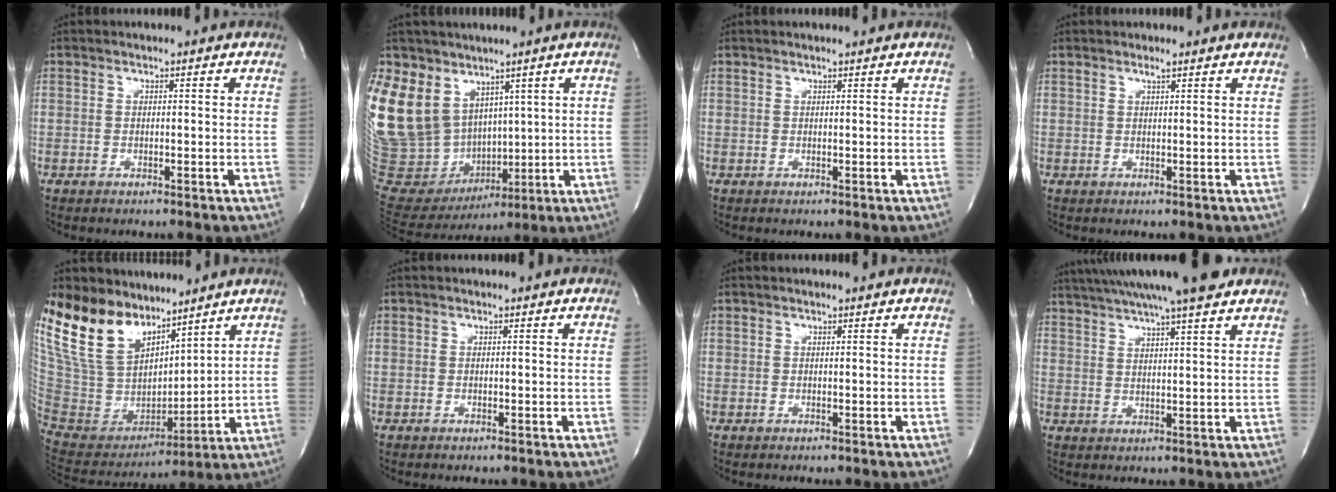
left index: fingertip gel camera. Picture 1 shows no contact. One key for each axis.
{"total": 28.4, "fx": 12.1, "fy": 22.1, "fz": 13.1, "tx": -0.397, "ty": 0.073, "tz": 0.257}
{"total": 1.2, "fx": 1.0, "fy": -0.1, "fz": 0.5, "tx": -0.004, "ty": -0.001, "tz": 0.018}
{"total": 1.5, "fx": 1.3, "fy": 0.2, "fz": 0.6, "tx": -0.015, "ty": 0.009, "tz": 0.022}
{"total": 18.4, "fx": 13.8, "fy": 8.7, "fz": 8.6, "tx": -0.189, "ty": 0.019, "tz": 0.267}
{"total": 0.0}
{"total": 0.6, "fx": 0.5, "fy": -0.1, "fz": 0.2, "tx": -0.004, "ty": 0.000, "tz": 0.011}
{"total": 17.0, "fx": 14.2, "fy": 0.5, "fz": 9.2, "tx": -0.159, "ty": 0.018, "tz": 0.207}